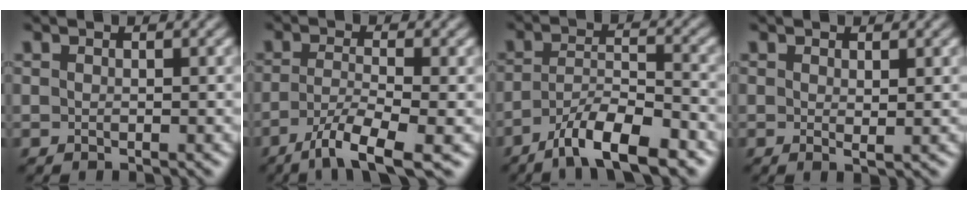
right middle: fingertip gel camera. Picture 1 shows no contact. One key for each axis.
{"total": 5.5, "fx": -3.2, "fy": 0.9, "fz": 4.3, "tx": -0.080, "ty": -0.008, "tz": -0.065}
{"total": 8.3, "fx": -5.9, "fy": 2.1, "fz": 5.4, "tx": -0.085, "ty": 0.004, "tz": -0.103}
{"total": 0.7, "fx": 0.3, "fy": 0.1, "fz": 0.7, "tx": -0.010, "ty": -0.005, "tz": 0.003}